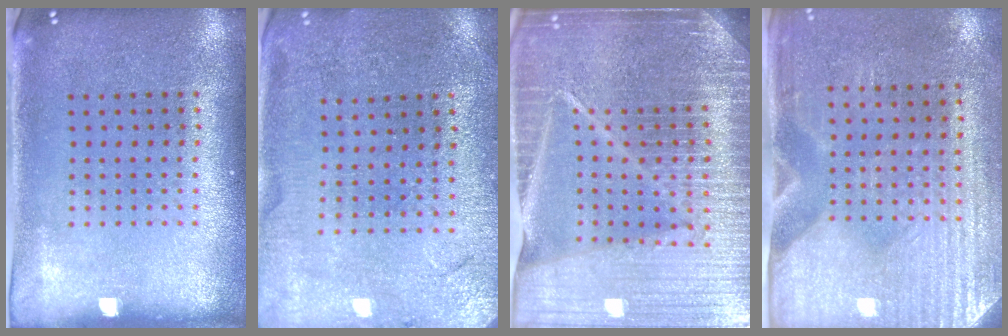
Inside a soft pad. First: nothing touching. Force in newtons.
{"total": 0.5, "press": 0.5, "slide": 0.2}
{"total": 6.5, "press": 5.6, "slide": 3.3}
{"total": 3.0, "press": 2.7, "slide": 1.5}